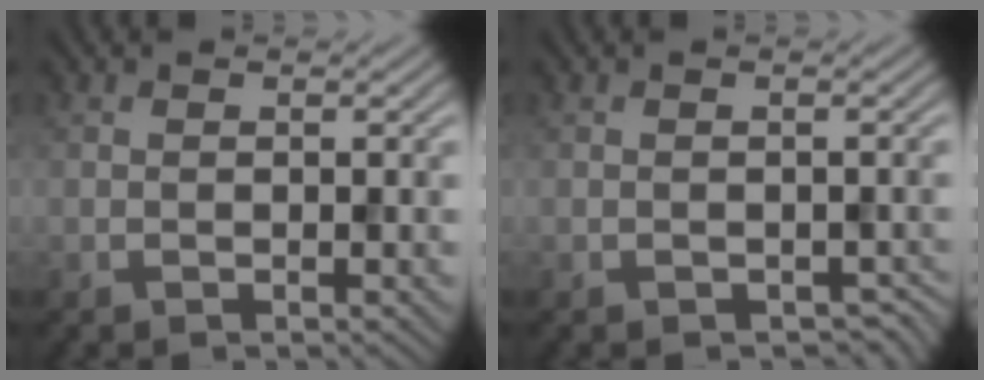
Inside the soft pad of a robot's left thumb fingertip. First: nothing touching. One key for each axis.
{"total": 1.4, "fx": -0.8, "fy": 0.9, "fz": 0.5, "tx": -0.015, "ty": -0.015, "tz": -0.007}